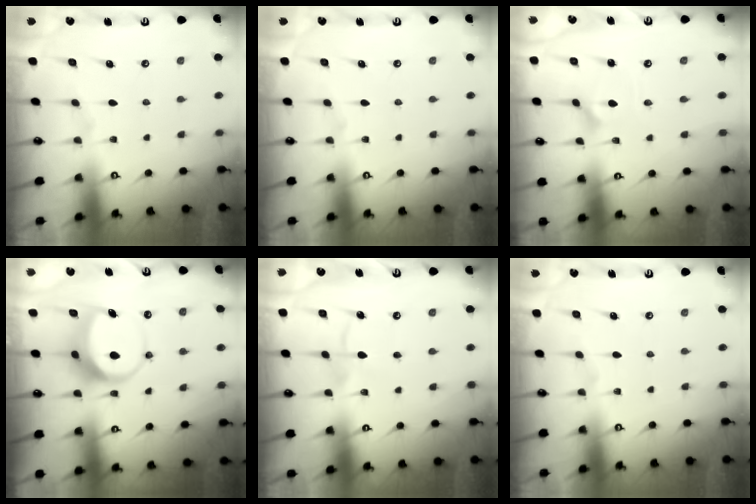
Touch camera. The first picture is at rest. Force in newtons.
{"total": 0.0}
{"total": 2.8, "press": 2.8, "slide": 0.3}
{"total": 9.4, "press": 9.3, "slide": 1.4}
{"total": 6.1, "press": 6.1, "slide": 0.3}
{"total": 0.0}